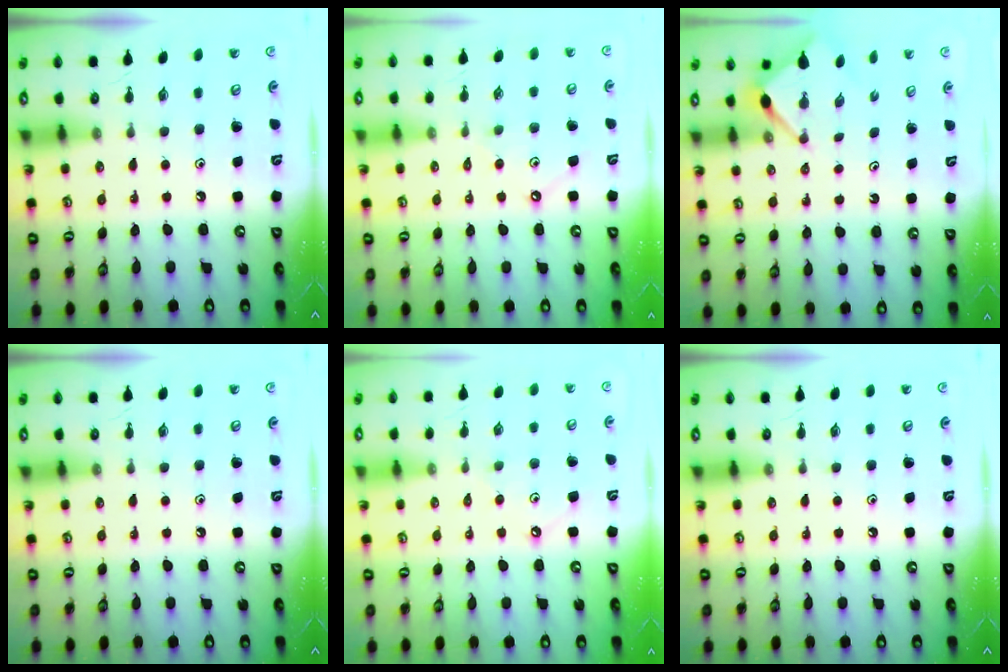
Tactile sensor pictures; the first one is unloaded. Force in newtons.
{"total": 2.8, "press": 2.8, "slide": 0.4}
{"total": 3.4, "press": 3.4, "slide": 0.3}
{"total": 0.0}
{"total": 3.0, "press": 2.9, "slide": 0.4}
{"total": 0.0}